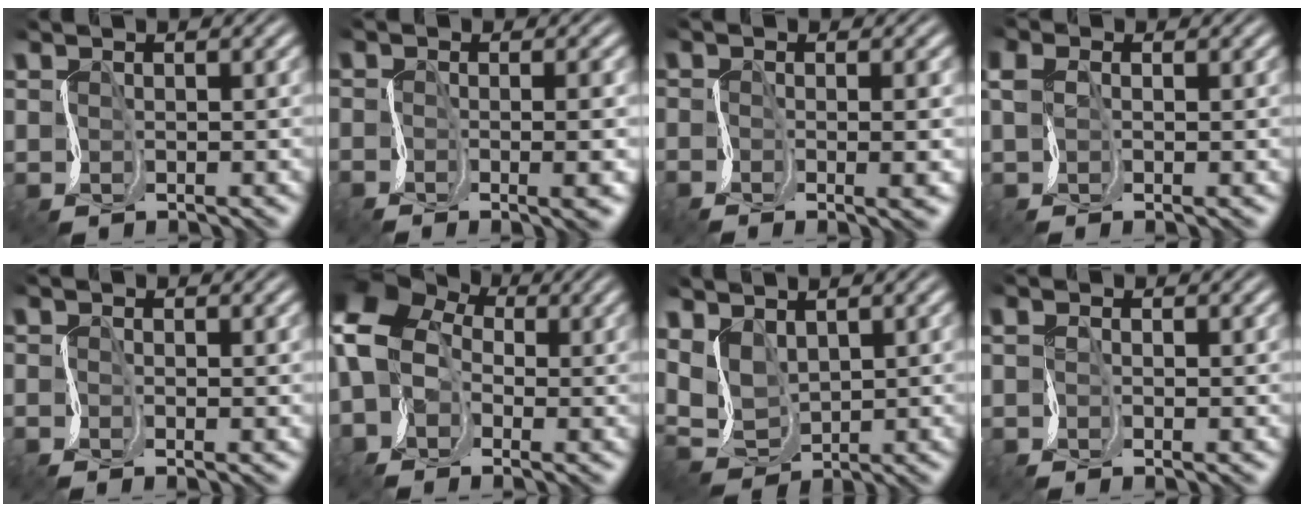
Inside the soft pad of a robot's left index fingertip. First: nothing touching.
{"total": 4.0, "force": [-0.5, 1.0, 3.8], "torque": [-0.027, 0.000, -0.017]}
{"total": 3.4, "force": [-0.2, 0.9, 3.3], "torque": [-0.024, 0.006, -0.015]}
{"total": 2.2, "force": [0.5, 1.3, 1.7], "torque": [-0.037, 0.019, 0.006]}
{"total": 0.9, "force": [-0.3, 0.0, 0.8], "torque": [0.000, 0.006, -0.016]}
{"total": 11.5, "force": [0.1, 8.7, 7.5], "torque": [-0.151, 0.024, -0.040]}
{"total": 2.9, "force": [1.4, 1.3, 2.2], "torque": [-0.055, 0.004, 0.021]}
{"total": 0.8, "force": [0.0, 0.0, 0.8], "torque": [-0.018, 0.005, 0.000]}